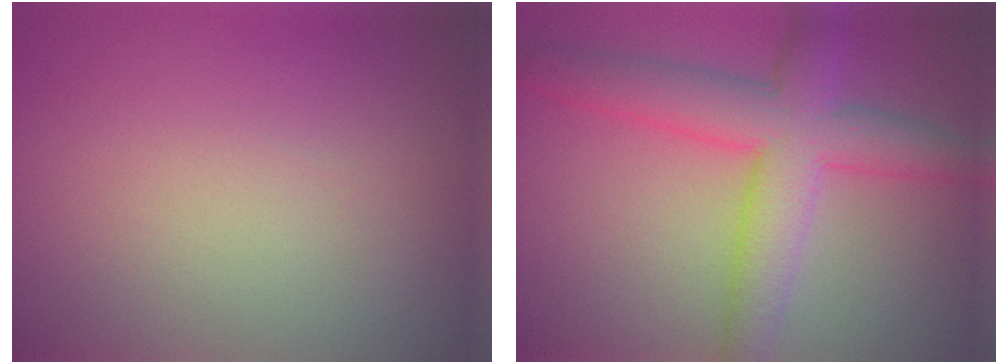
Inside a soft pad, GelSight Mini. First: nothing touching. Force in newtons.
{"total": 6.9, "press": 6.9, "slide": 0.3}